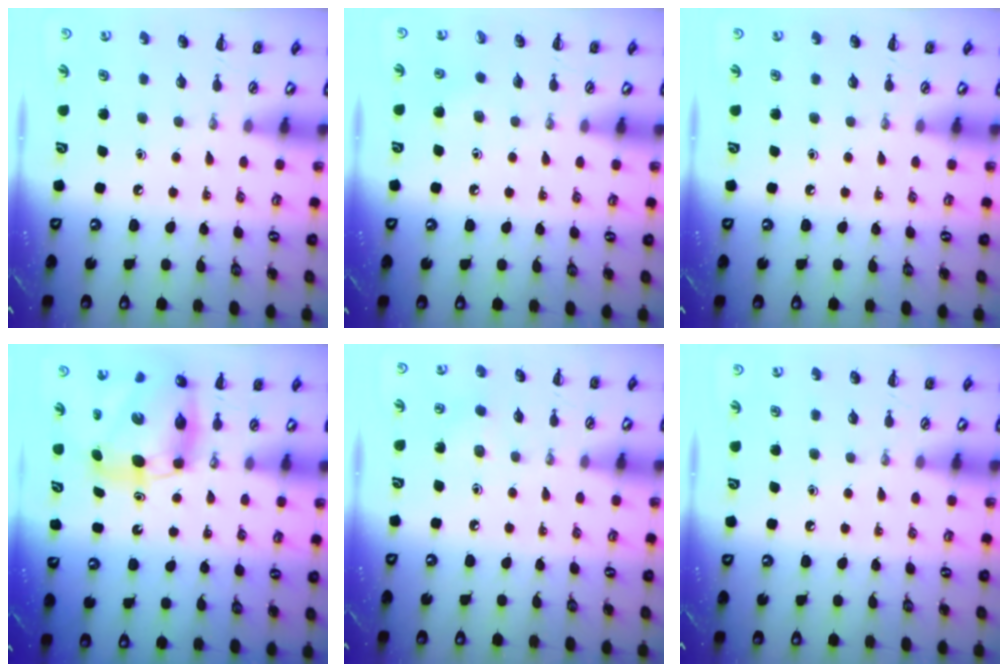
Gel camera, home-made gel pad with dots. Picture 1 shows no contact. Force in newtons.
{"total": 2.4, "press": 2.3, "slide": 0.9}
{"total": 0.0}
{"total": 8.1, "press": 7.8, "slide": 2.2}
{"total": 5.9, "press": 5.6, "slide": 1.8}
{"total": 0.0}